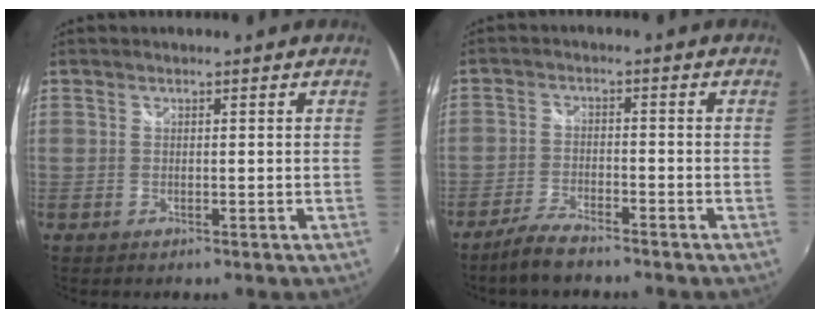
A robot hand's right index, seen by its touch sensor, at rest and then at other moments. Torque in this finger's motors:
{"motor_torque": [-0.11, -0.23, 0.05, 0.04]}